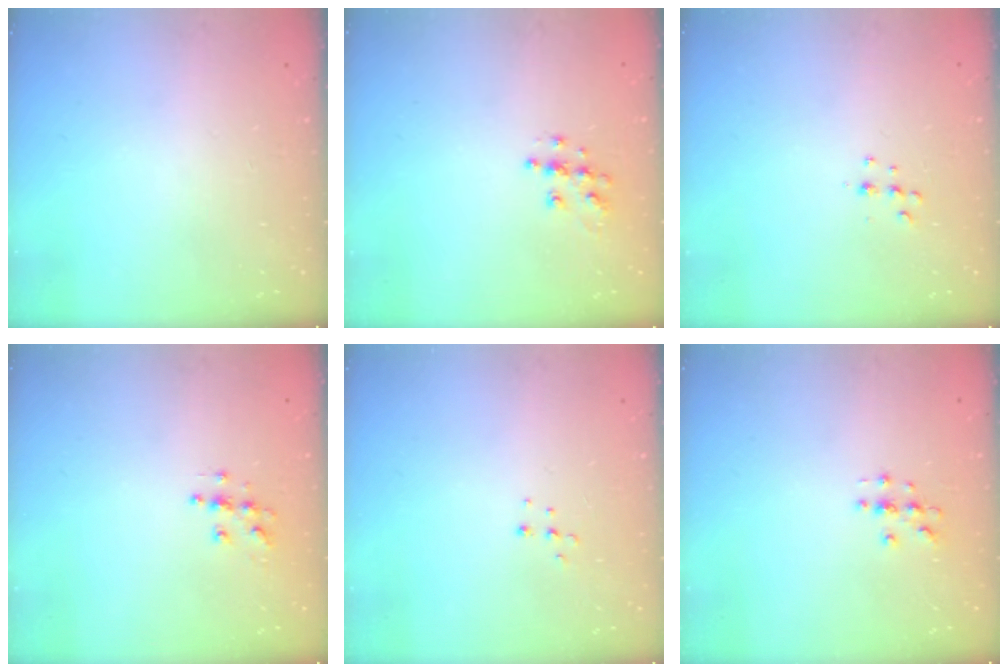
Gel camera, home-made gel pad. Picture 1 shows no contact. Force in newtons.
{"total": 7.8, "press": 7.8, "slide": 0.2}
{"total": 5.1, "press": 5.0, "slide": 0.8}
{"total": 5.7, "press": 5.7, "slide": 0.4}
{"total": 5.1, "press": 5.0, "slide": 0.4}
{"total": 3.1, "press": 3.1, "slide": 0.3}